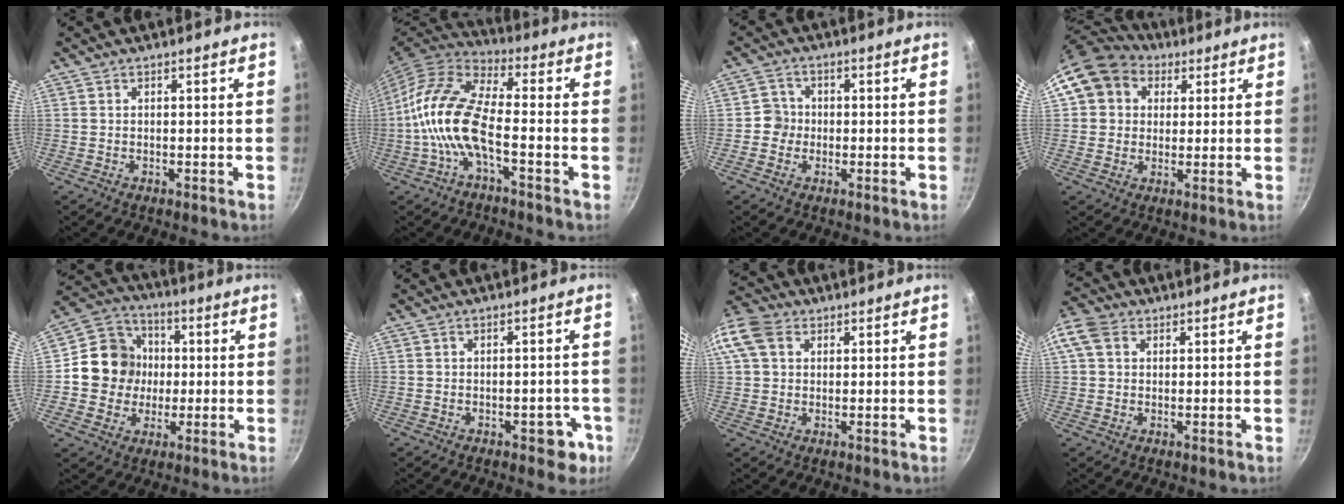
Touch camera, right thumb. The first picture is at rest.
{"total": 13.4, "force": [-3.4, 5.2, 11.9], "torque": [-0.242, 0.036, -0.083]}
{"total": 3.5, "force": [-0.6, 3.4, 0.7], "torque": [0.016, 0.011, -0.019]}
{"total": 12.5, "force": [5.0, 10.2, 5.2], "torque": [-0.077, 0.014, 0.076]}
{"total": 13.0, "force": [0.1, 12.0, 4.9], "torque": [-0.049, 0.026, -0.012]}
{"total": 5.0, "force": [-2.0, 2.9, 3.5], "torque": [-0.009, 0.022, -0.019]}
{"total": 11.6, "force": [3.6, 8.9, 6.5], "torque": [-0.138, 0.020, 0.055]}
{"total": 7.3, "force": [2.3, 5.5, 4.2], "torque": [-0.082, 0.013, 0.030]}